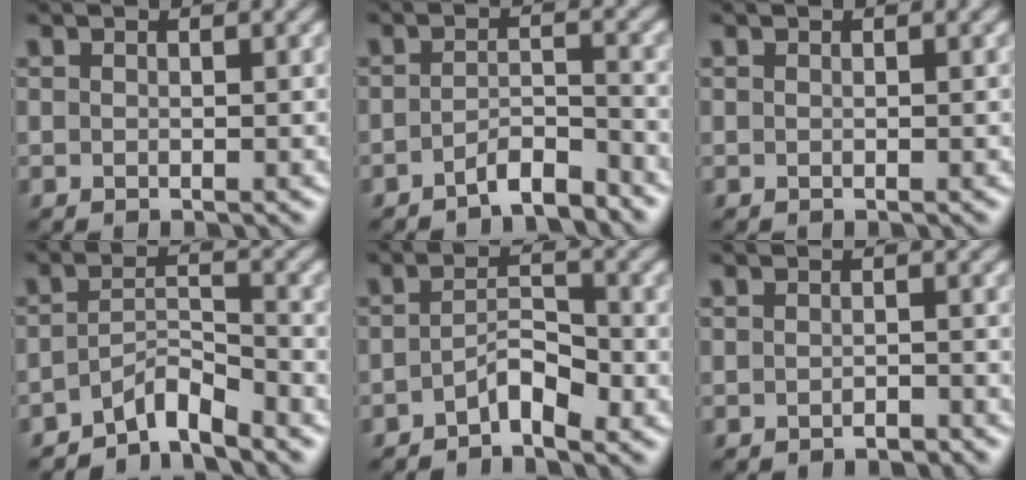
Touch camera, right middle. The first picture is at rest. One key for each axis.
{"total": 2.8, "fx": -2.3, "fy": 0.5, "fz": 1.4, "tx": -0.023, "ty": 0.009, "tz": -0.046}
{"total": 0.0}
{"total": 3.2, "fx": -2.8, "fy": 0.6, "fz": 1.4, "tx": -0.023, "ty": 0.011, "tz": -0.057}
{"total": 2.6, "fx": -1.6, "fy": 0.9, "fz": 1.8, "tx": -0.029, "ty": 0.011, "tz": -0.032}
{"total": 0.7, "fx": -0.6, "fy": 0.2, "fz": 0.3, "tx": -0.005, "ty": 0.003, "tz": -0.010}